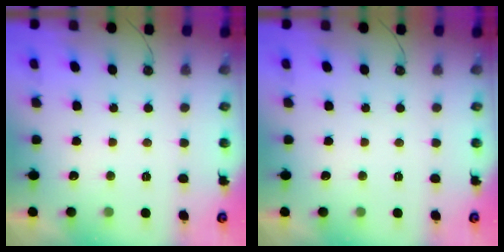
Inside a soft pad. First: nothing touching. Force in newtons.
{"total": 0.0}